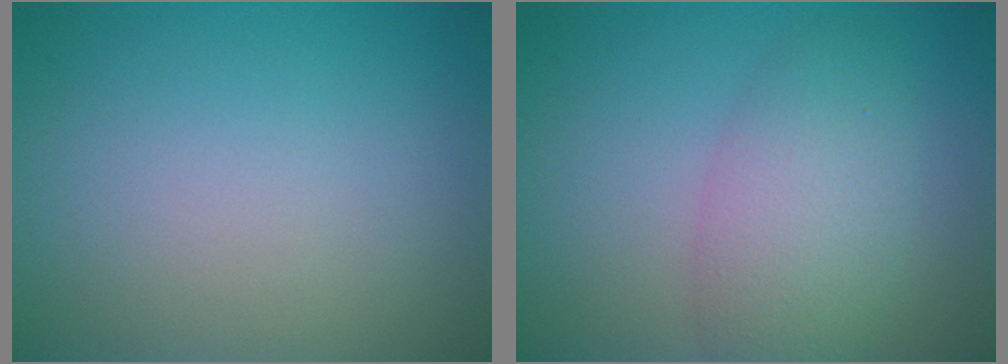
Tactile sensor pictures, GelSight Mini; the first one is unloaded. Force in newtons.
{"total": 4.7, "press": 4.7, "slide": 0.1}